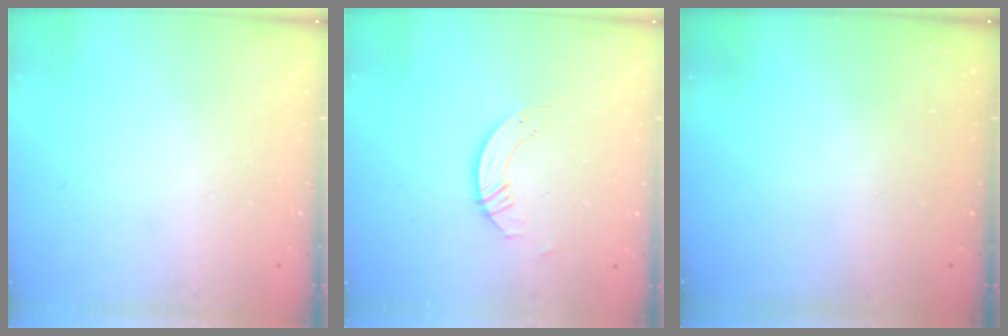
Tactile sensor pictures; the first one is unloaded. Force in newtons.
{"total": 3.7, "press": 3.6, "slide": 0.4}
{"total": 0.0}